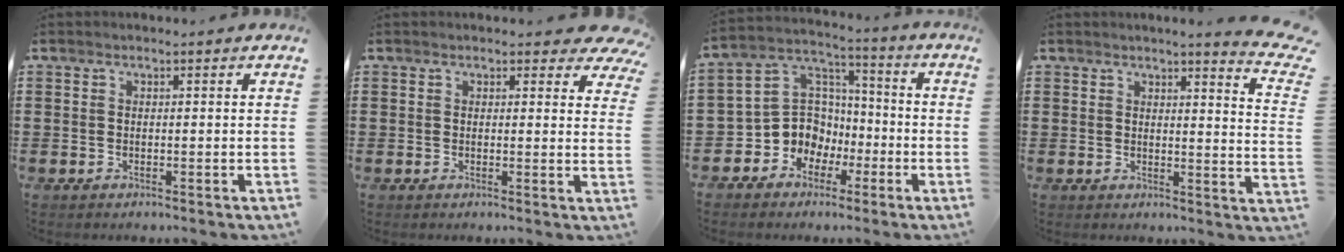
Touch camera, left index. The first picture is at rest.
{"total": 2.7, "force": [2.2, 0.9, 1.1], "torque": [-0.015, -0.006, 0.037]}
{"total": 8.9, "force": [-3.0, 8.1, 1.9], "torque": [-0.085, -0.001, -0.058]}
{"total": 3.4, "force": [3.0, -0.2, 1.5], "torque": [-0.028, -0.021, 0.048]}